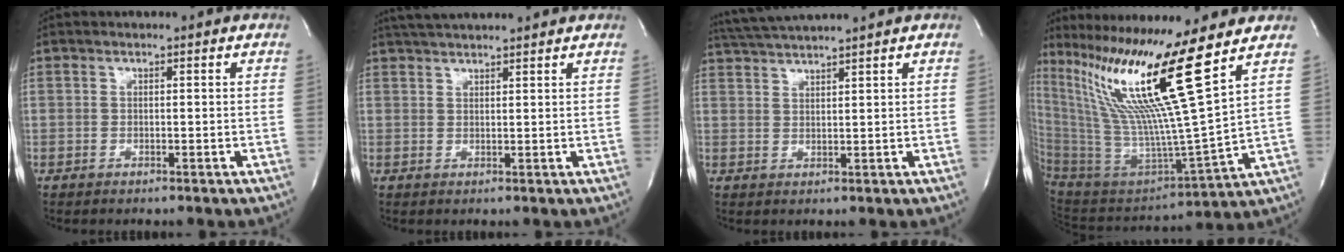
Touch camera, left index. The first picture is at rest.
{"total": 7.1, "force": [6.6, 0.1, 2.8], "torque": [-0.052, 0.031, 0.099]}
{"total": 6.0, "force": [5.5, -1.7, 1.8], "torque": [-0.036, 0.011, 0.101]}
{"total": 22.1, "force": [13.1, -2.4, 17.7], "torque": [-0.339, -0.028, 0.234]}